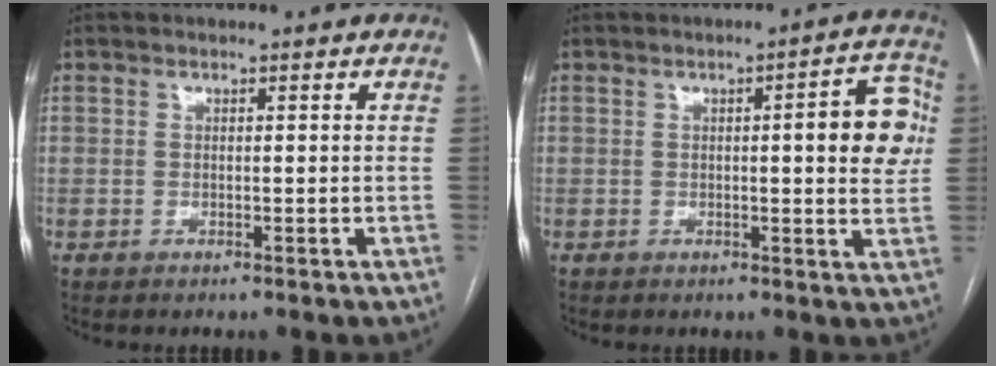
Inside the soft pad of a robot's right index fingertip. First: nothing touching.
{"total": 8.2, "force": [1.1, 1.6, 8.0], "torque": [-0.090, 0.013, 0.006]}